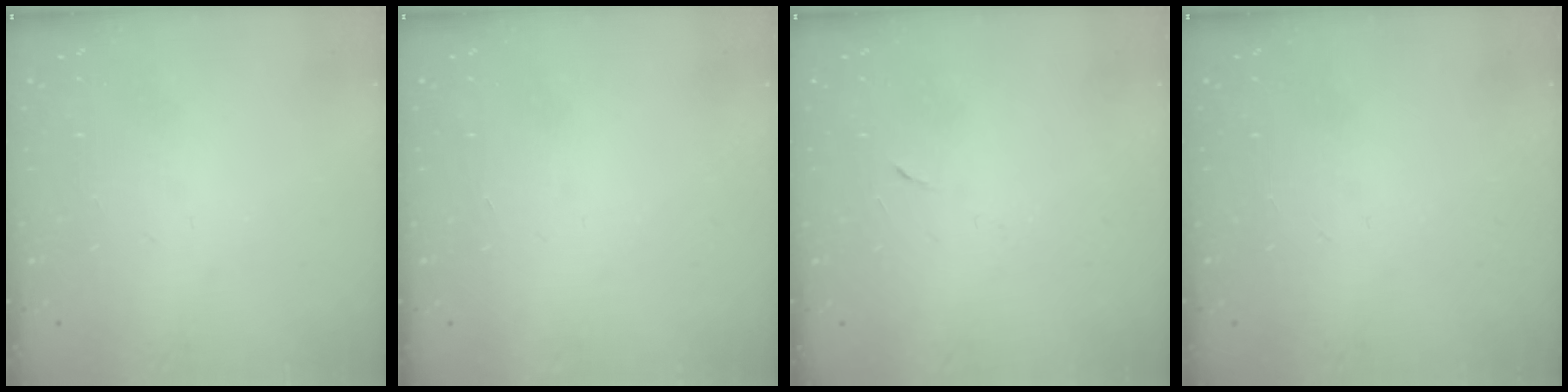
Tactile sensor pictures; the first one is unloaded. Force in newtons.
{"total": 1.7, "press": 1.7, "slide": 0.1}
{"total": 2.9, "press": 2.7, "slide": 1.0}
{"total": 0.0}